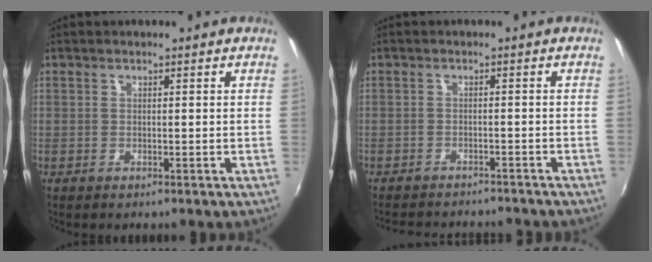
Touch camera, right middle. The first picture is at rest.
{"total": 9.7, "force": [-8.8, 2.1, 3.4], "torque": [-0.081, -0.015, -0.124]}